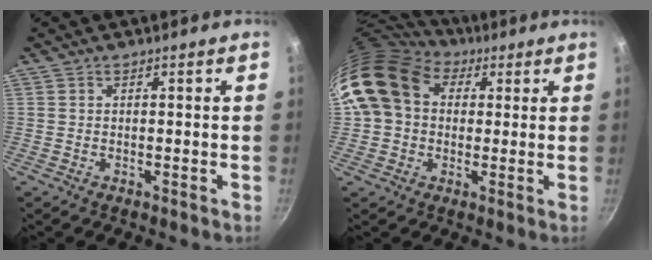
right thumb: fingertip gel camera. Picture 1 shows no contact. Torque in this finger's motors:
{"motor_torque": [-0.37, 1.77, 0.80, -0.59, 0.56]}